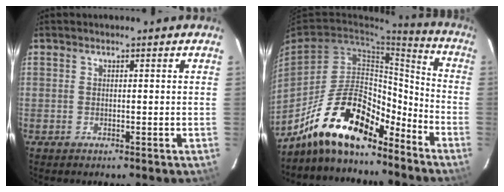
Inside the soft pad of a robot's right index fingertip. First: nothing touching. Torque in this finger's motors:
{"motor_torque": [1.61, -0.53, 1.05, 0.20]}